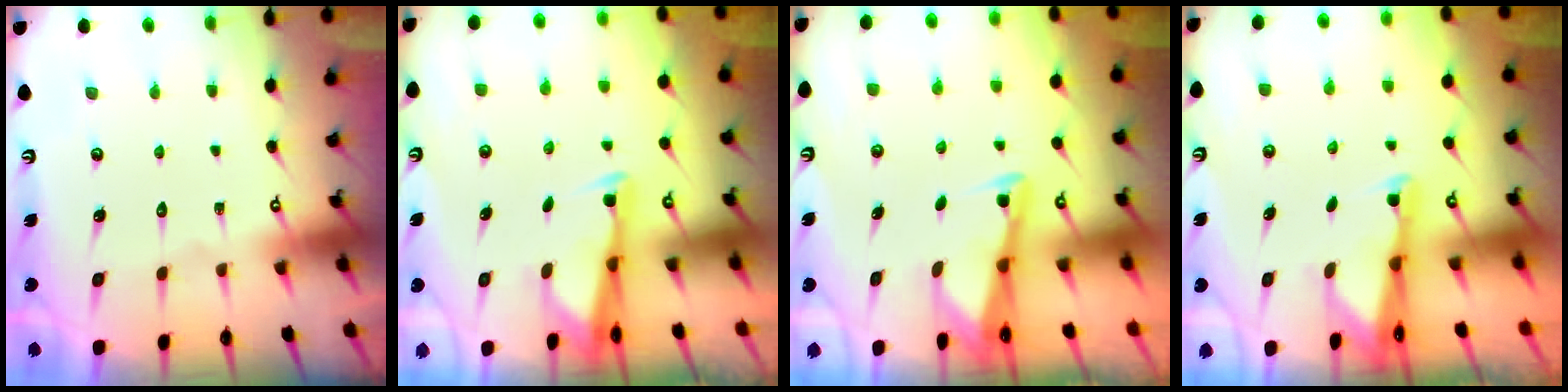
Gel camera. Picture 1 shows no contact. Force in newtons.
{"total": 2.8, "press": 2.8, "slide": 0.6}
{"total": 2.9, "press": 2.9, "slide": 0.3}
{"total": 1.7, "press": 1.7, "slide": 0.3}